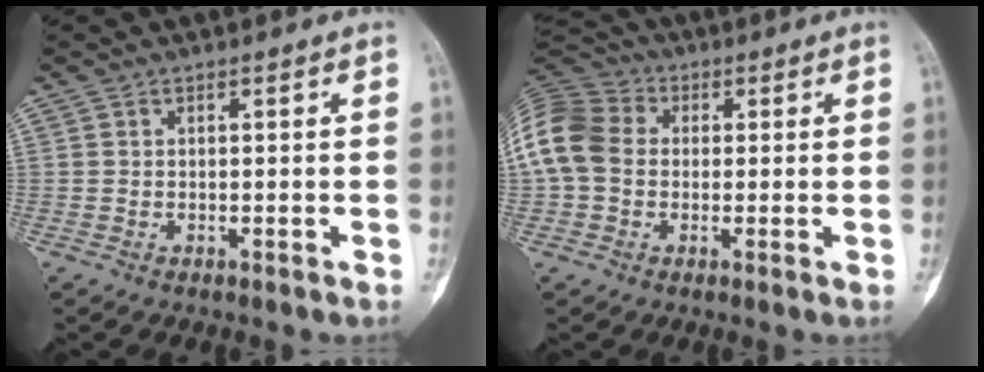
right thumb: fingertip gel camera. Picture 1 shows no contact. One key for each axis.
{"total": 13.7, "fx": 0.8, "fy": 11.0, "fz": 8.1, "tx": -0.179, "ty": 0.034, "tz": 0.008}